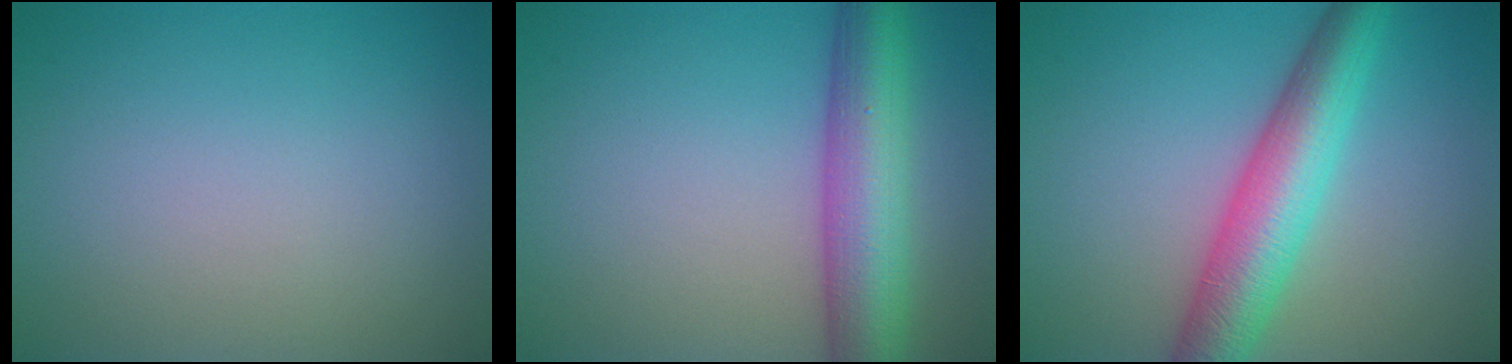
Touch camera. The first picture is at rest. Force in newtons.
{"total": 7.9, "press": 7.9, "slide": 0.2}
{"total": 7.0, "press": 7.0, "slide": 0.2}